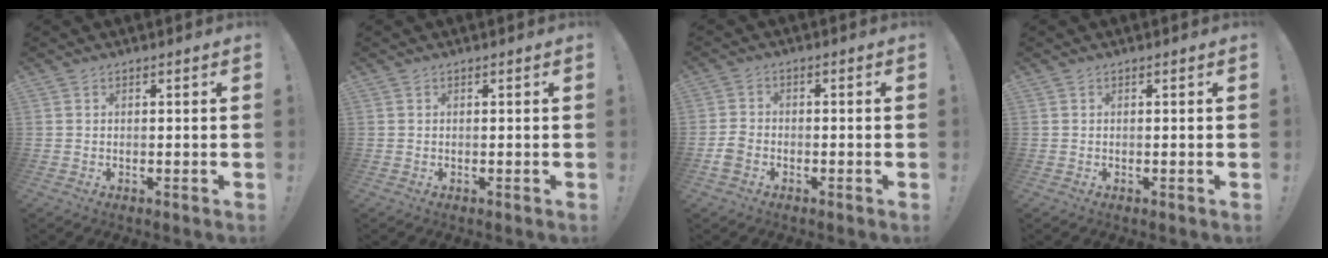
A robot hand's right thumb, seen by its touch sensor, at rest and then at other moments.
{"total": 0.0}
{"total": 4.4, "force": [-2.0, 2.9, 2.6], "torque": [-0.043, 0.005, -0.036]}
{"total": 0.0}